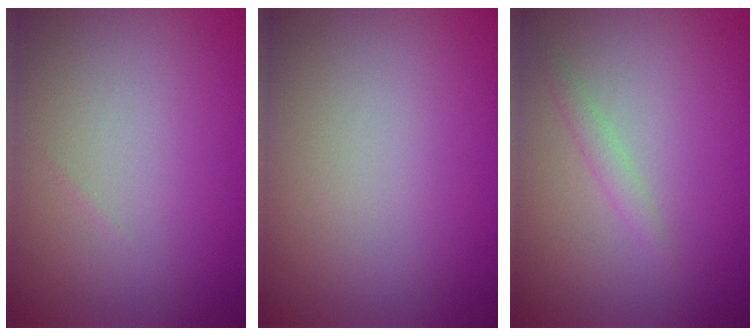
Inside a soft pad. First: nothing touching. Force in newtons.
{"total": 0.0}
{"total": 1.1, "press": 1.1, "slide": 0.2}